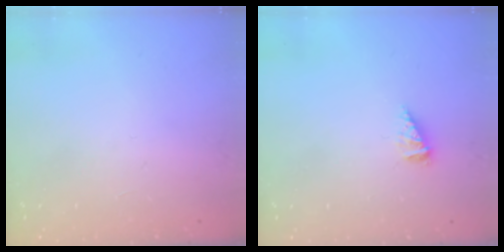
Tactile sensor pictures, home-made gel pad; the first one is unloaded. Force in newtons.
{"total": 3.5, "press": 3.5, "slide": 0.3}